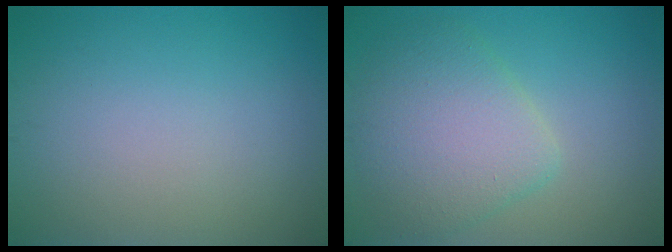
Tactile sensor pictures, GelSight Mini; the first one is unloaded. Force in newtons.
{"total": 5.6, "press": 5.6, "slide": 0.3}